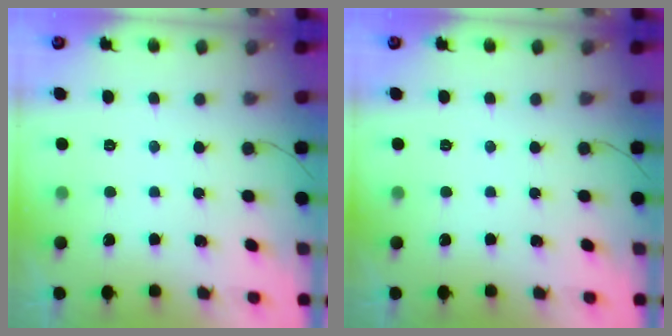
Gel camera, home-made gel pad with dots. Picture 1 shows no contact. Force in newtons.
{"total": 0.0}